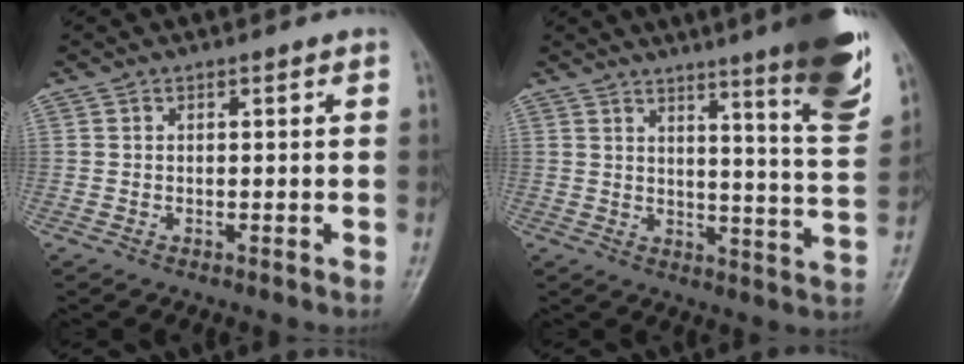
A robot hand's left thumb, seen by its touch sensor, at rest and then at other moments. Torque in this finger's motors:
{"motor_torque": [2.15, 0.97, 1.63, -1.14, 0.11]}